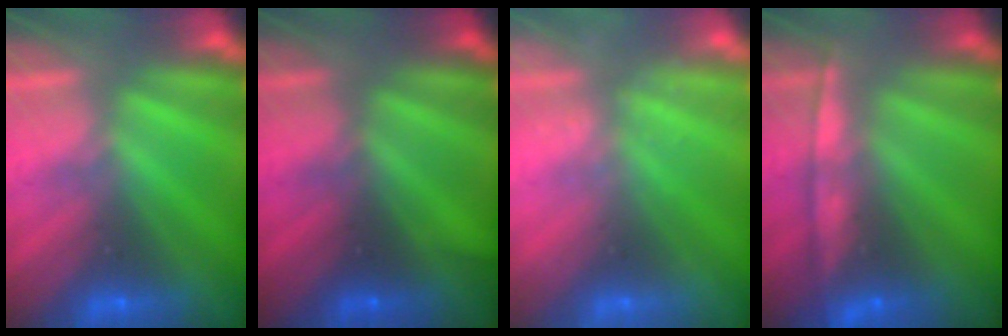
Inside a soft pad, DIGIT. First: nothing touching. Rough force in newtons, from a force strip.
{"total": 2.1}
{"total": 2.2}
{"total": 7.8}